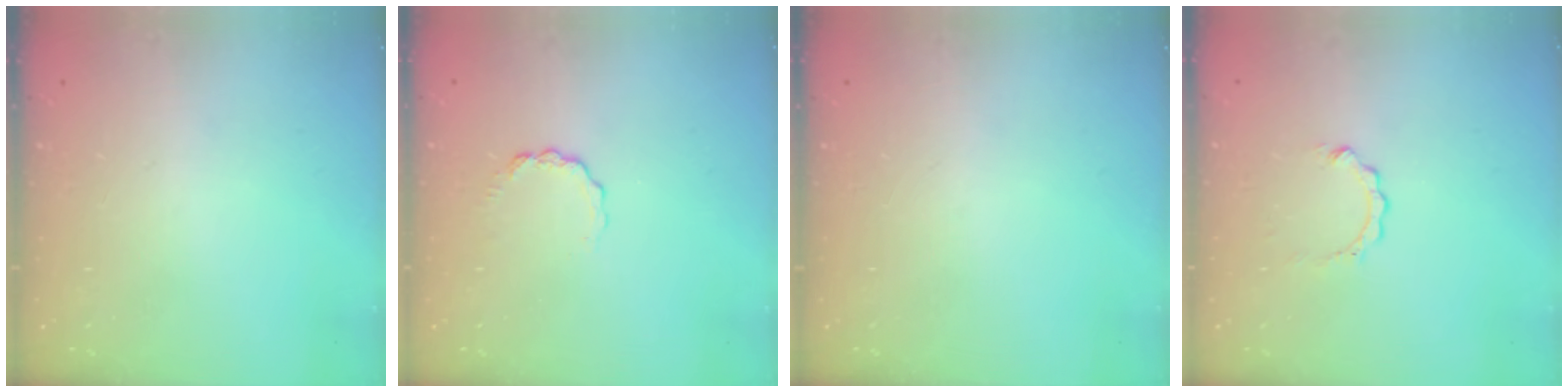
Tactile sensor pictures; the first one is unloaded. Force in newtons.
{"total": 3.9, "press": 3.9, "slide": 0.5}
{"total": 0.0}
{"total": 2.8, "press": 2.8, "slide": 0.2}